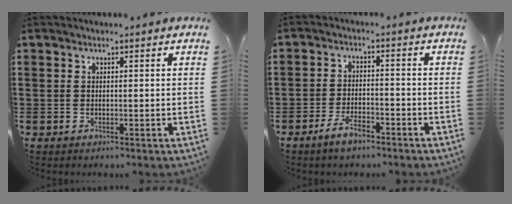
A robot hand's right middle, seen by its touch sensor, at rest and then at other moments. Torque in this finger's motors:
{"motor_torque": [1.44, 0.17, 0.18, 0.02]}